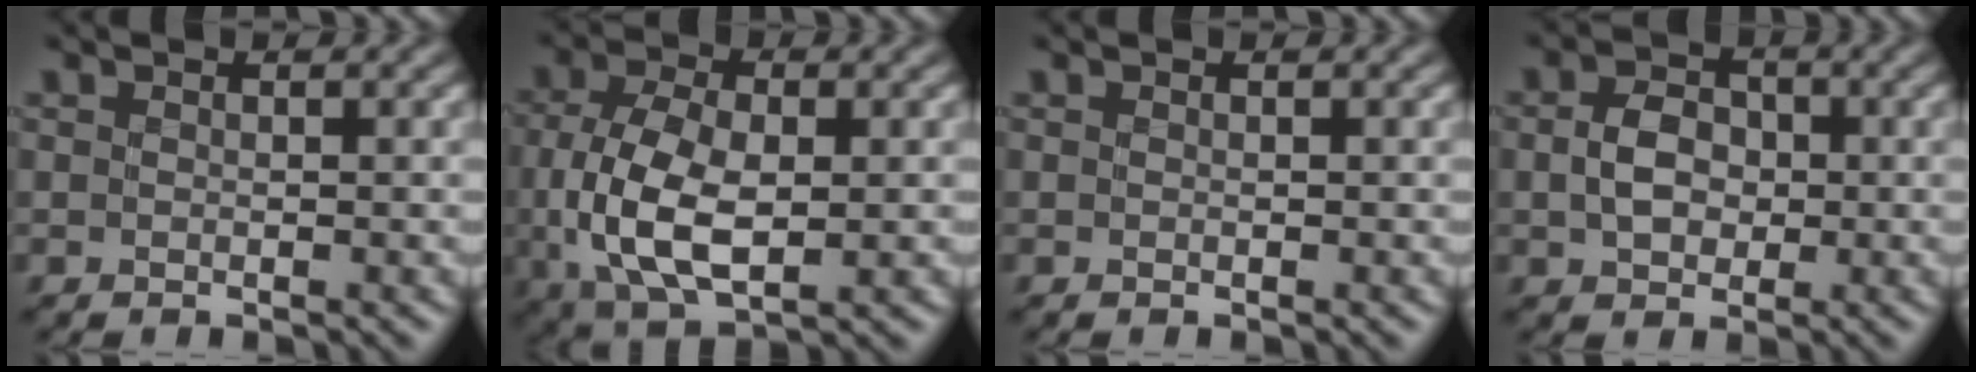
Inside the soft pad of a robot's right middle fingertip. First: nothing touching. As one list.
[{"total": 7.6, "force": [-1.1, 4.2, 6.2], "torque": [-0.130, -0.012, -0.018]}, {"total": 0.0}, {"total": 3.3, "force": [-0.3, 2.6, 1.9], "torque": [-0.042, -0.001, -0.010]}]